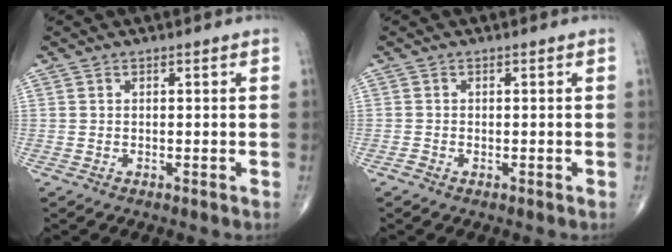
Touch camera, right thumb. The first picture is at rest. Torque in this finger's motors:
{"motor_torque": [1.38, 0.97, -0.17, -0.28, 0.01]}